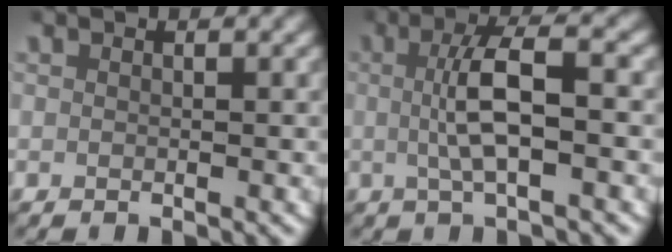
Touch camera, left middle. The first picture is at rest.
{"total": 4.1, "force": [0.0, 0.8, 4.0], "torque": [-0.077, 0.011, -0.002]}